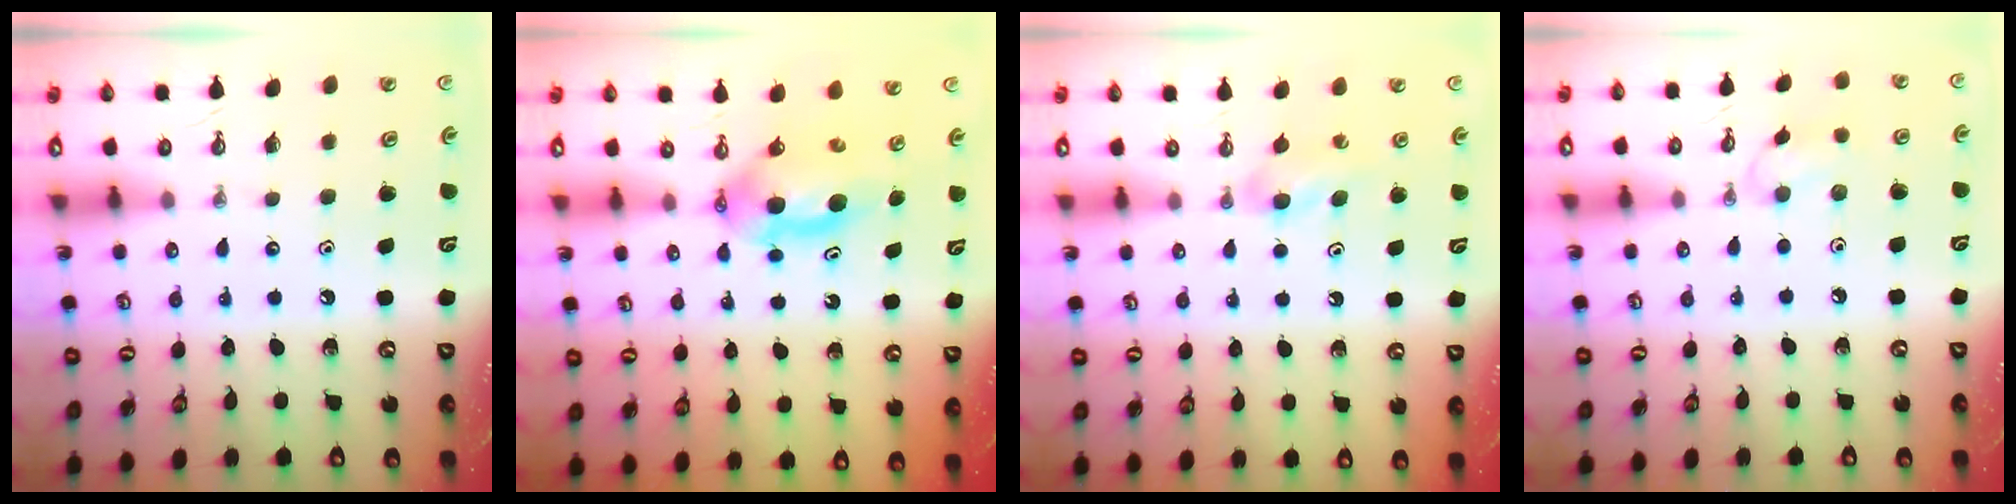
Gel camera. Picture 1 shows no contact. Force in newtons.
{"total": 6.5, "press": 6.0, "slide": 2.5}
{"total": 4.2, "press": 4.1, "slide": 0.6}
{"total": 6.7, "press": 5.9, "slide": 3.2}